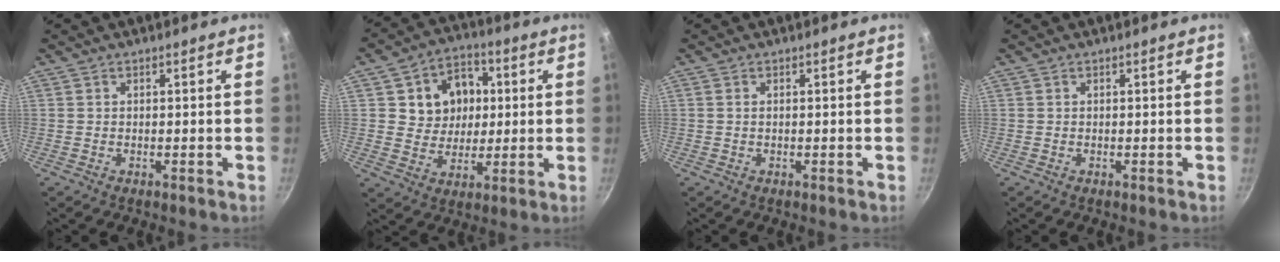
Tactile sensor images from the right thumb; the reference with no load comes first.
{"total": 11.9, "force": [2.3, 10.3, 5.7], "torque": [-0.053, 0.002, 0.036]}
{"total": 0.0}
{"total": 0.0}